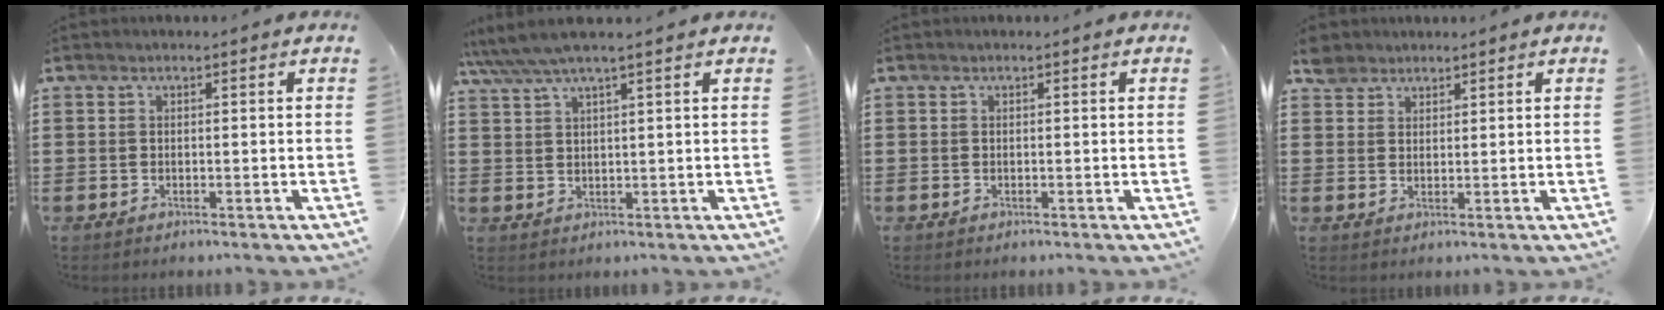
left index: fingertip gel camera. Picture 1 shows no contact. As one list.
[{"total": 3.7, "force": [3.0, 0.4, 2.2], "torque": [-0.052, -0.002, 0.054]}, {"total": 0.0}, {"total": 3.1, "force": [2.5, 1.9, 0.3], "torque": [-0.017, 0.012, 0.049]}]